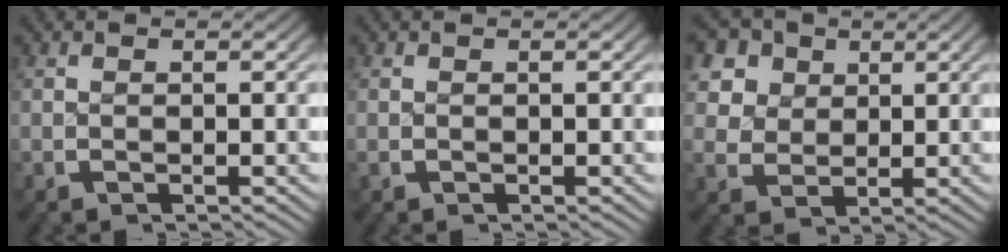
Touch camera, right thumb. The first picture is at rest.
{"total": 0.0}
{"total": 7.0, "force": [2.5, 5.7, 3.3], "torque": [-0.078, -0.012, 0.045]}